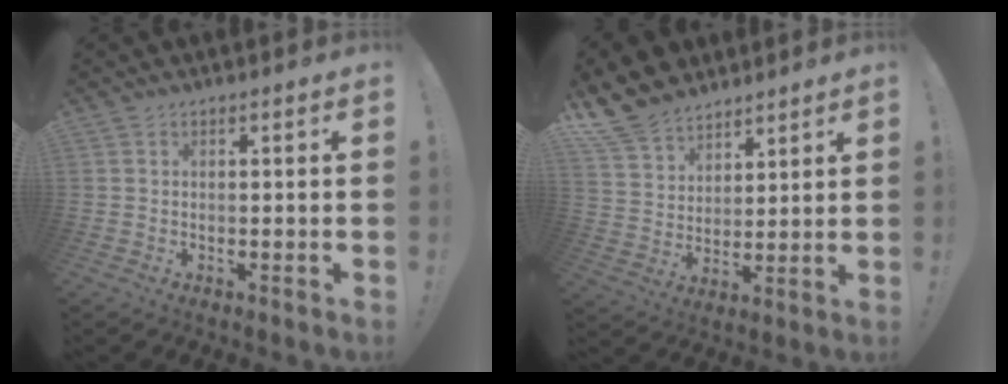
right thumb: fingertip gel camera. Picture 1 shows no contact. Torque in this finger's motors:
{"motor_torque": [0.09, 0.37, 0.20, 0.20, 0.03]}